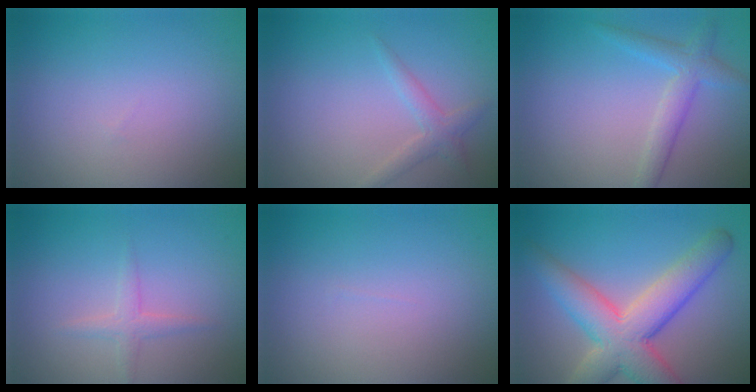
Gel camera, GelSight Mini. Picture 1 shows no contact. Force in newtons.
{"total": 1.7, "press": 1.7, "slide": 0.0}
{"total": 2.8, "press": 2.8, "slide": 0.2}
{"total": 1.4, "press": 1.4, "slide": 0.1}
{"total": 0.0}
{"total": 8.1, "press": 8.1, "slide": 0.6}